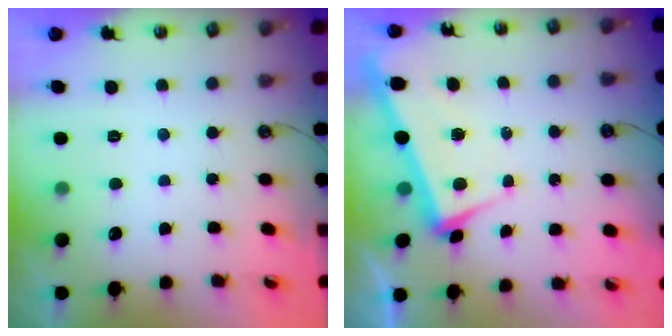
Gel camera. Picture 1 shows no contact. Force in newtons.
{"total": 3.9, "press": 3.6, "slide": 1.4}